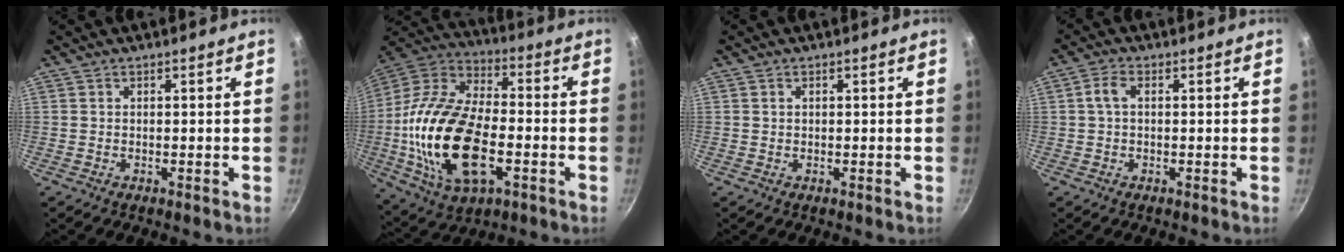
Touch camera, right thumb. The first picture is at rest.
{"total": 24.8, "force": [-4.7, 13.2, 20.5], "torque": [-0.398, 0.023, -0.090]}
{"total": 0.5, "force": [0.2, 0.4, 0.3], "torque": [-0.004, 0.002, 0.003]}
{"total": 3.0, "force": [0.4, 1.7, 2.4], "torque": [-0.050, 0.010, 0.004]}